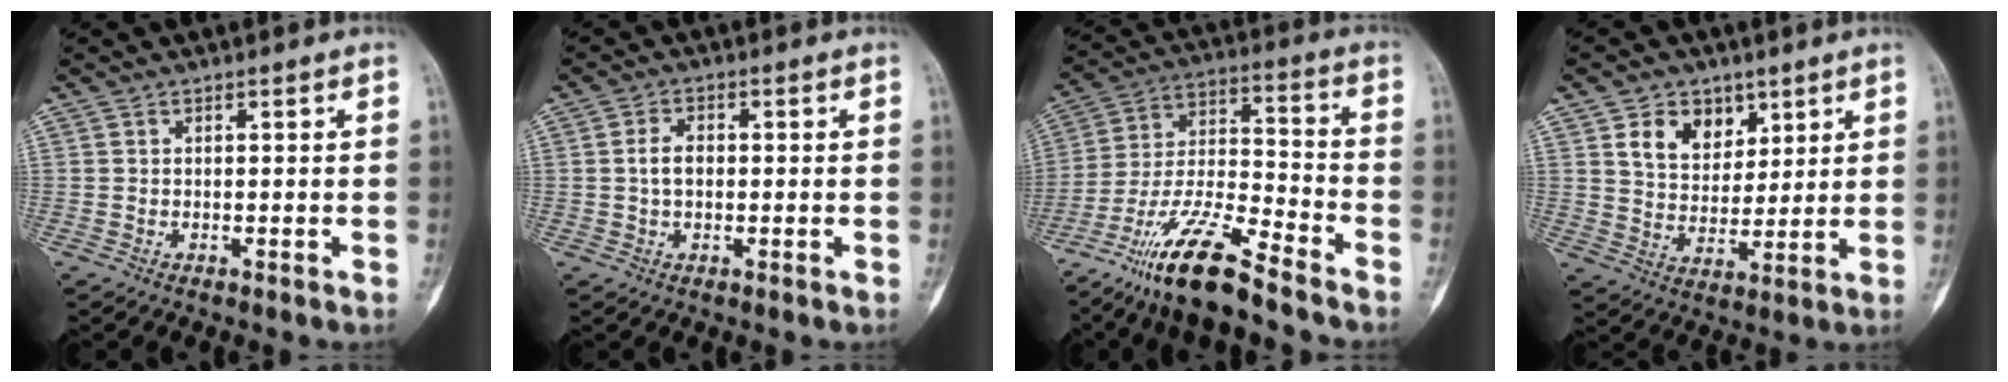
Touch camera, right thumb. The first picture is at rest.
{"total": 3.4, "force": [0.1, 2.3, 2.6], "torque": [-0.048, 0.009, 0.000]}
{"total": 15.7, "force": [-12.0, 2.3, 9.9], "torque": [-0.195, 0.070, -0.221]}
{"total": 9.1, "force": [4.6, 6.6, 4.2], "torque": [-0.041, -0.027, 0.086]}